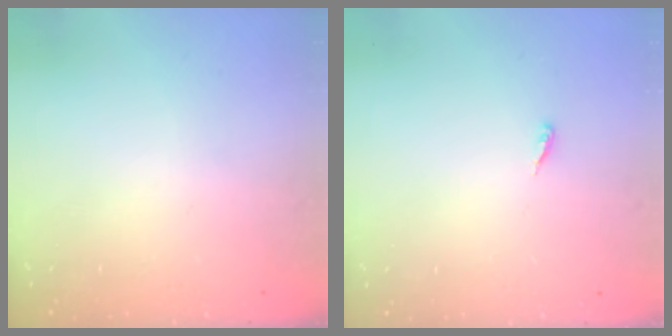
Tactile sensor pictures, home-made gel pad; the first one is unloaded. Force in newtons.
{"total": 3.2, "press": 3.2, "slide": 0.2}